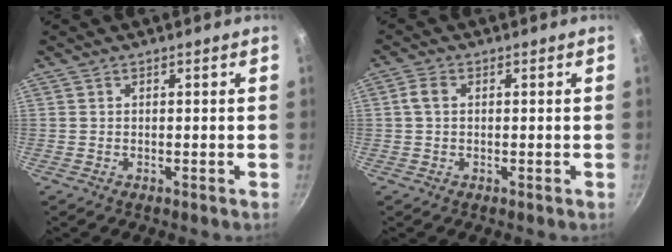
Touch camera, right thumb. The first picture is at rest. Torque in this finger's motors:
{"motor_torque": [-0.06, 0.18, 0.24, 0.01, -0.03]}